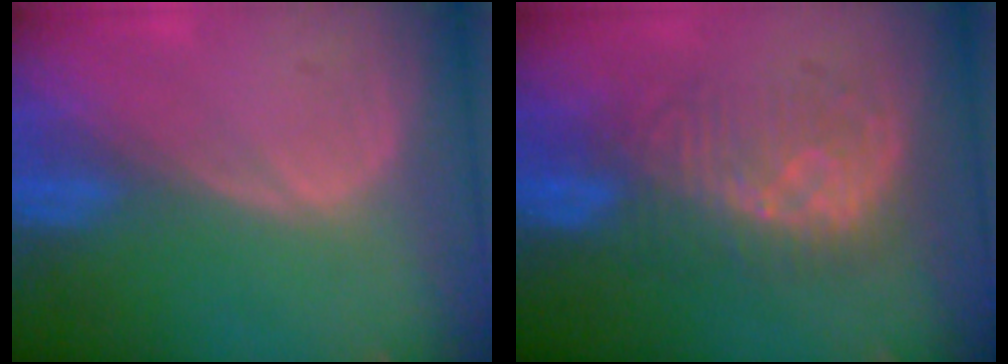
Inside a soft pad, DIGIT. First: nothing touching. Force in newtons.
{"total": 7.9, "press": 7.9, "slide": 0.5}